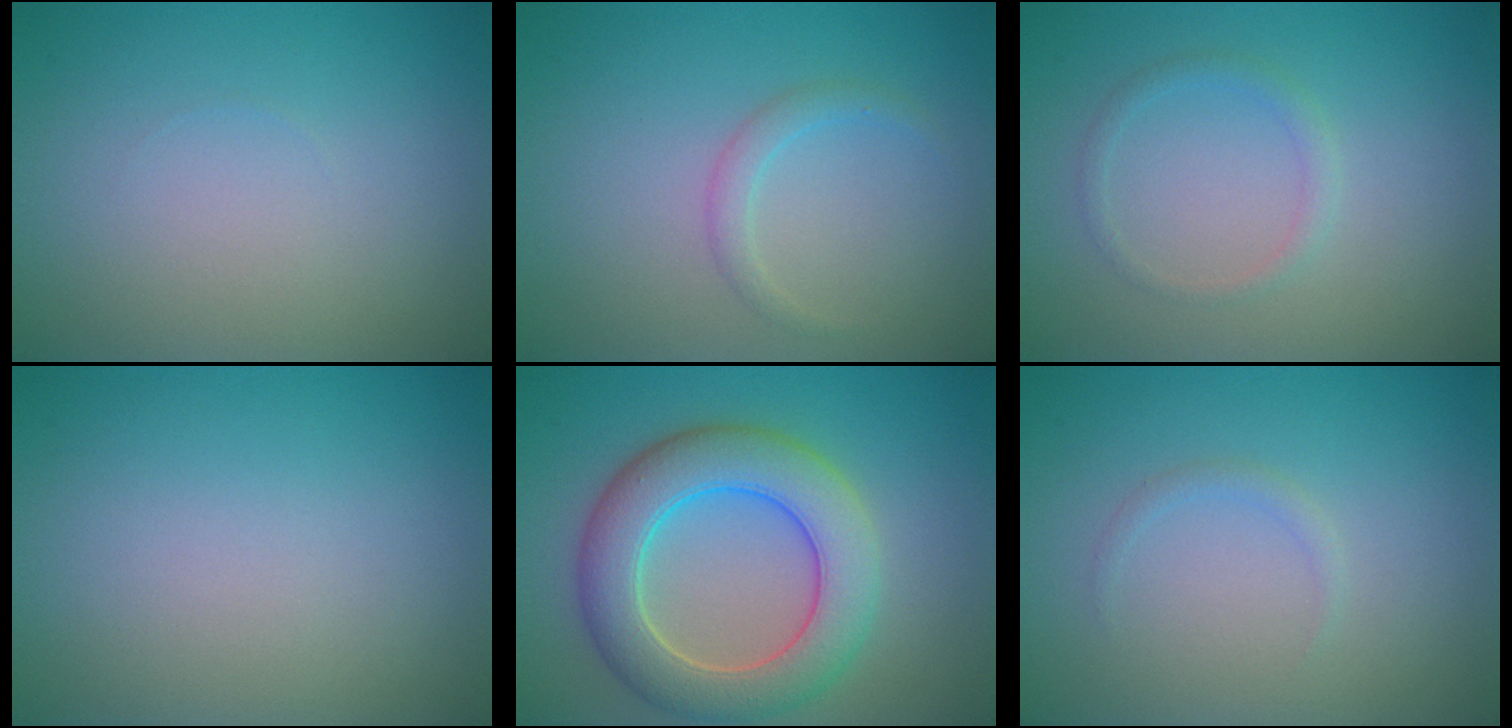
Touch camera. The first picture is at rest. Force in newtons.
{"total": 1.4, "press": 1.4, "slide": 0.1}
{"total": 1.3, "press": 1.3, "slide": 0.2}
{"total": 0.0}
{"total": 7.6, "press": 7.6, "slide": 0.5}
{"total": 0.7, "press": 0.7, "slide": 0.1}